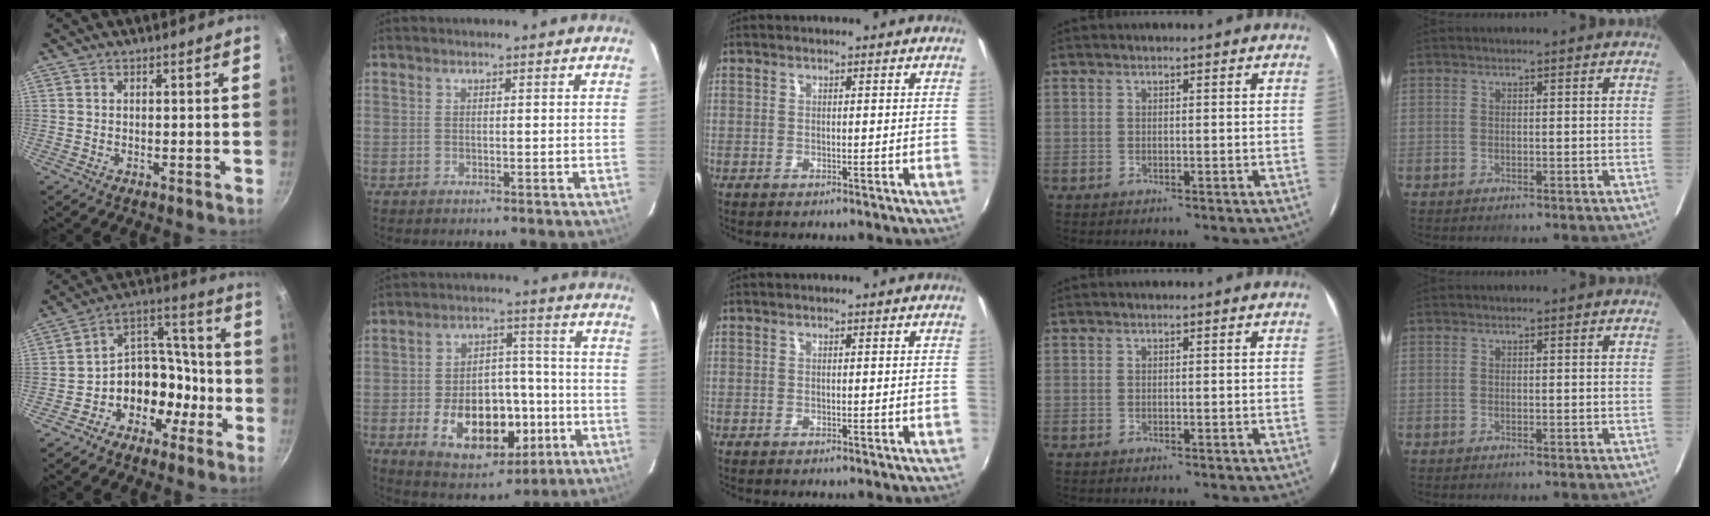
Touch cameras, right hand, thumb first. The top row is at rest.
{"thumb": {"total": 12.6, "force": [-5.4, 9.5, 6.2], "torque": [-0.037, 0.089, -0.090]}, "index": {"total": 16.8, "force": [-5.3, 10.8, 11.8], "torque": [-0.227, 0.019, -0.059]}}